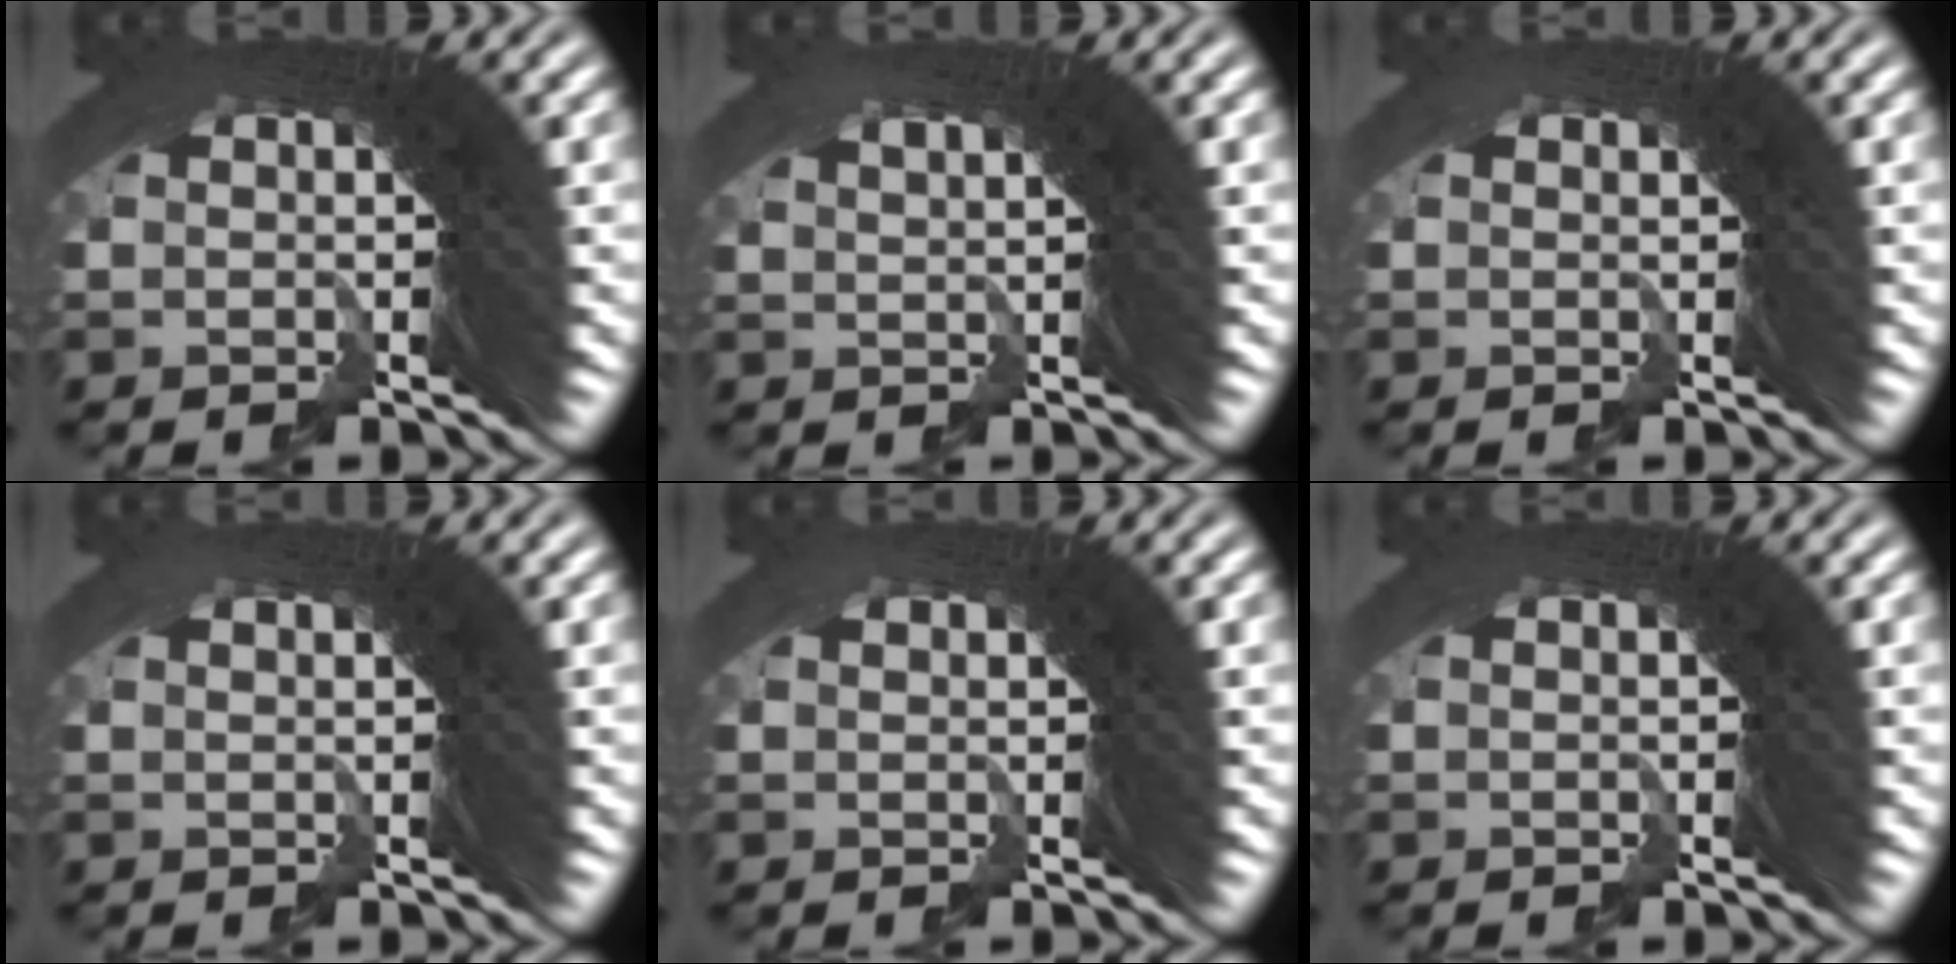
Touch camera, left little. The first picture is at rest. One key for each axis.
{"total": 3.1, "fx": 2.3, "fy": -1.6, "fz": 1.2, "tx": -0.009, "ty": 0.023, "tz": 0.037}
{"total": 0.5, "fx": -0.4, "fy": 0.0, "fz": -0.3, "tx": -0.002, "ty": -0.009, "tz": -0.003}
{"total": 0.7, "fx": 0.1, "fy": -0.7, "fz": 0.2, "tx": -0.007, "ty": -0.003, "tz": 0.006}
{"total": 0.0}
{"total": 0.0}